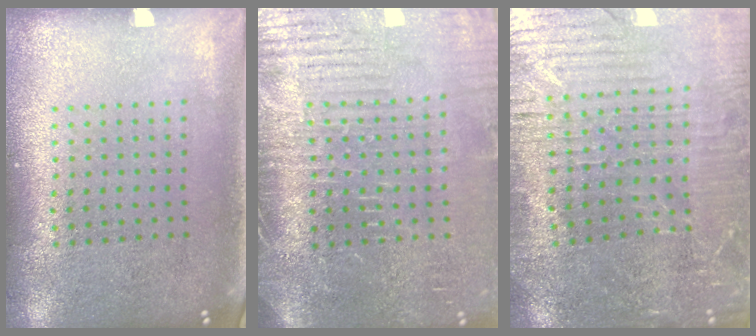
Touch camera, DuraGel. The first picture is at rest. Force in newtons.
{"total": 4.2, "press": 3.9, "slide": 1.5}
{"total": 3.3, "press": 3.3, "slide": 0.6}